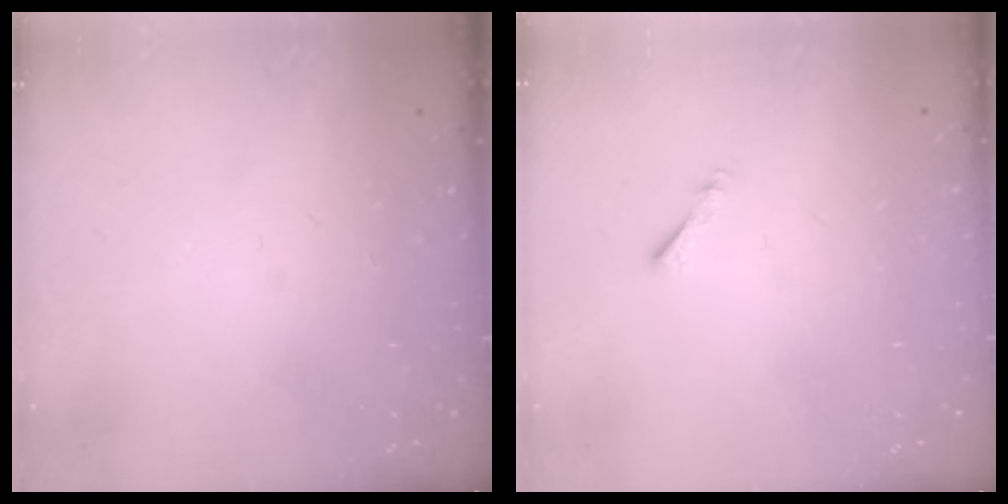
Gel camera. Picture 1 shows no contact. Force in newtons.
{"total": 0.8, "press": 0.7, "slide": 0.3}